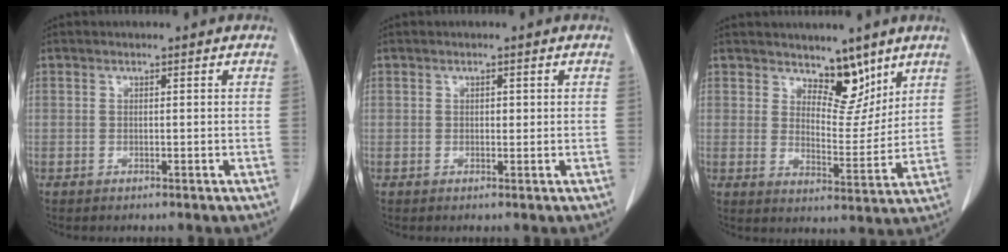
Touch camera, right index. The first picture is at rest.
{"total": 0.9, "force": [0.2, 0.6, 0.7], "torque": [-0.008, 0.002, 0.002]}
{"total": 7.2, "force": [5.3, 3.2, 3.7], "torque": [-0.043, -0.012, 0.089]}